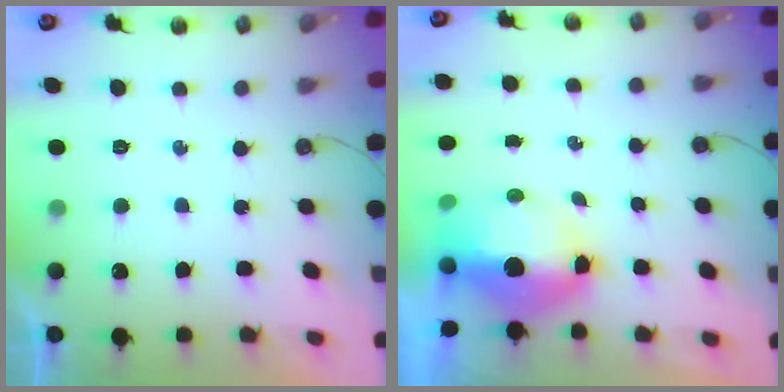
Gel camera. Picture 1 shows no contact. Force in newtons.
{"total": 13.4, "press": 10.3, "slide": 8.6}